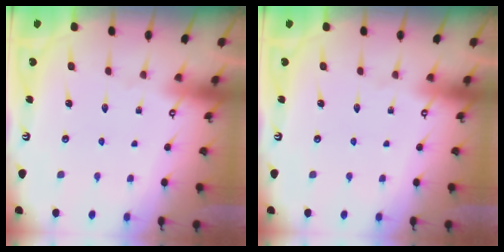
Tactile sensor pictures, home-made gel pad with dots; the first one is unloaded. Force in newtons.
{"total": 0.0}